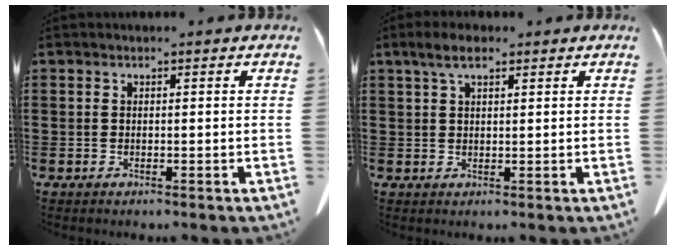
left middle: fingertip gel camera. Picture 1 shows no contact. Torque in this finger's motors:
{"motor_torque": [-0.08, 0.08, -0.24, -0.05]}